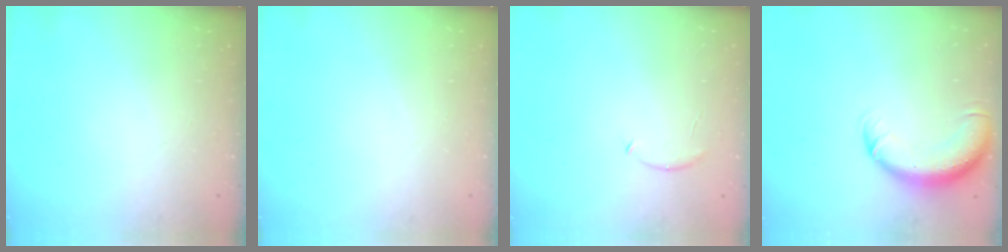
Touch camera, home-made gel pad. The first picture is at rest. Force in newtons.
{"total": 0.0}
{"total": 5.8, "press": 5.7, "slide": 1.2}
{"total": 11.2, "press": 10.8, "slide": 2.9}